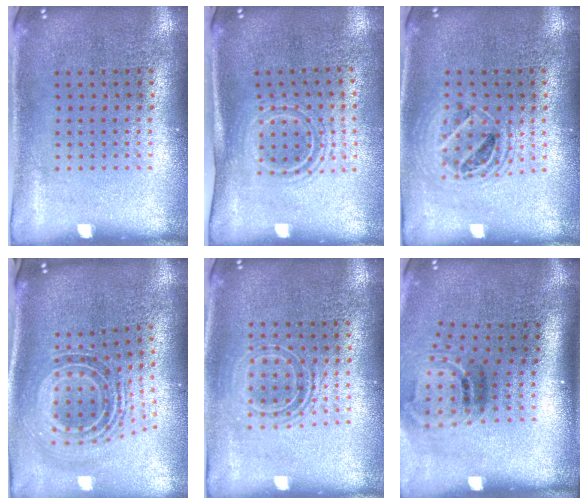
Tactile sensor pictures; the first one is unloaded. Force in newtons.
{"total": 1.6, "press": 1.2, "slide": 1.1}
{"total": 1.5, "press": 1.4, "slide": 0.7}
{"total": 1.6, "press": 1.3, "slide": 0.9}
{"total": 1.6, "press": 1.3, "slide": 0.9}
{"total": 1.9, "press": 1.2, "slide": 1.5}